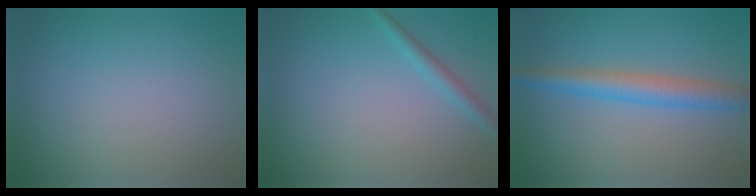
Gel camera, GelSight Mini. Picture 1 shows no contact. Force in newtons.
{"total": 1.5, "press": 1.5, "slide": 0.1}
{"total": 3.9, "press": 3.9, "slide": 0.1}